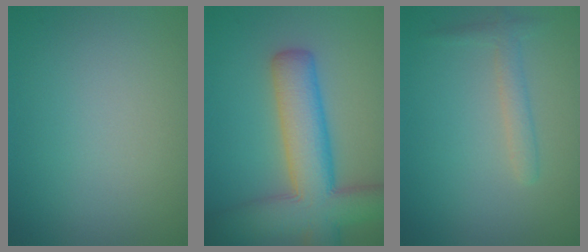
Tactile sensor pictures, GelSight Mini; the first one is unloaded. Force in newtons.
{"total": 9.3, "press": 9.3, "slide": 0.4}
{"total": 1.6, "press": 1.6, "slide": 0.1}